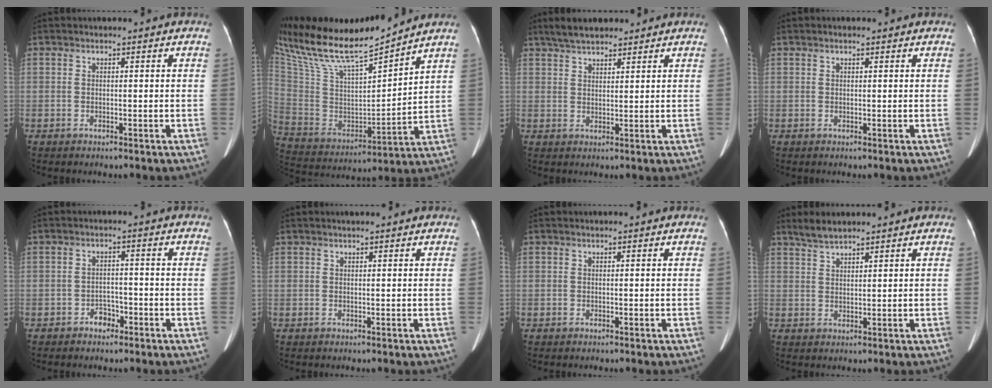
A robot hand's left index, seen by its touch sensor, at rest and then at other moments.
{"total": 20.6, "force": [17.9, 2.1, 9.8], "torque": [-0.201, 0.002, 0.328]}
{"total": 5.7, "force": [4.8, 1.7, 2.6], "torque": [-0.052, 0.021, 0.085]}
{"total": 0.7, "force": [0.5, 0.3, 0.4], "torque": [-0.011, 0.009, 0.005]}
{"total": 2.4, "force": [-1.7, 1.4, 0.8], "torque": [-0.009, 0.004, -0.028]}
{"total": 1.2, "force": [1.0, 0.0, 0.7], "torque": [-0.010, 0.013, 0.016]}
{"total": 0.0}
{"total": 3.2, "force": [2.9, 0.3, 1.3], "torque": [-0.032, 0.013, 0.058]}